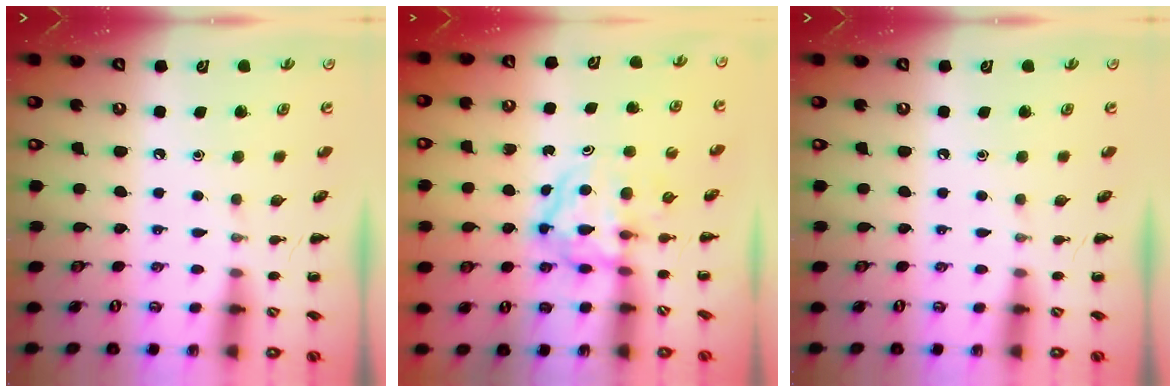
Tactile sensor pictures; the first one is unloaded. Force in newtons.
{"total": 3.8, "press": 3.7, "slide": 0.4}
{"total": 0.0}